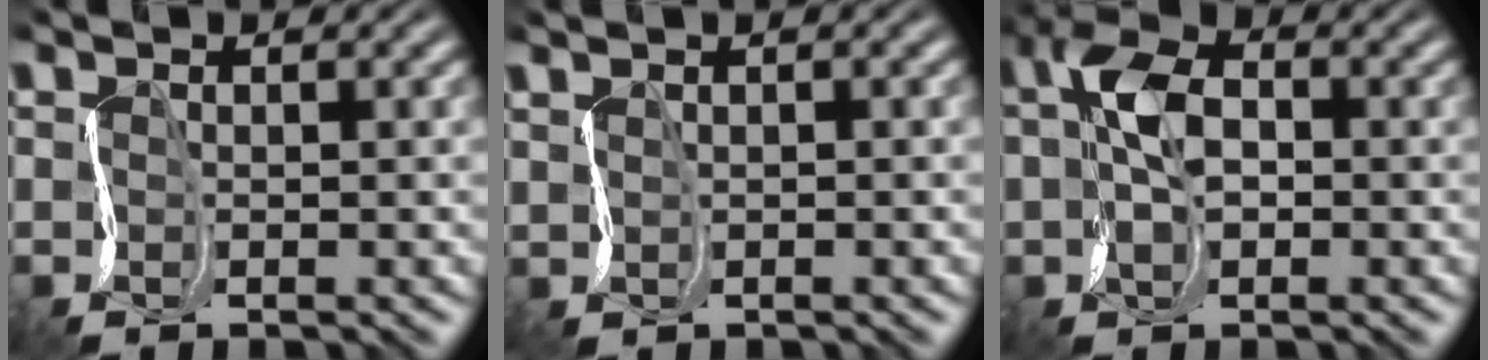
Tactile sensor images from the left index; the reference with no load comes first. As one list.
[{"total": 1.2, "force": [0.9, 0.4, 0.6], "torque": [-0.019, 0.012, 0.015]}, {"total": 4.9, "force": [0.2, 2.8, 4.0], "torque": [-0.082, 0.011, -0.007]}]